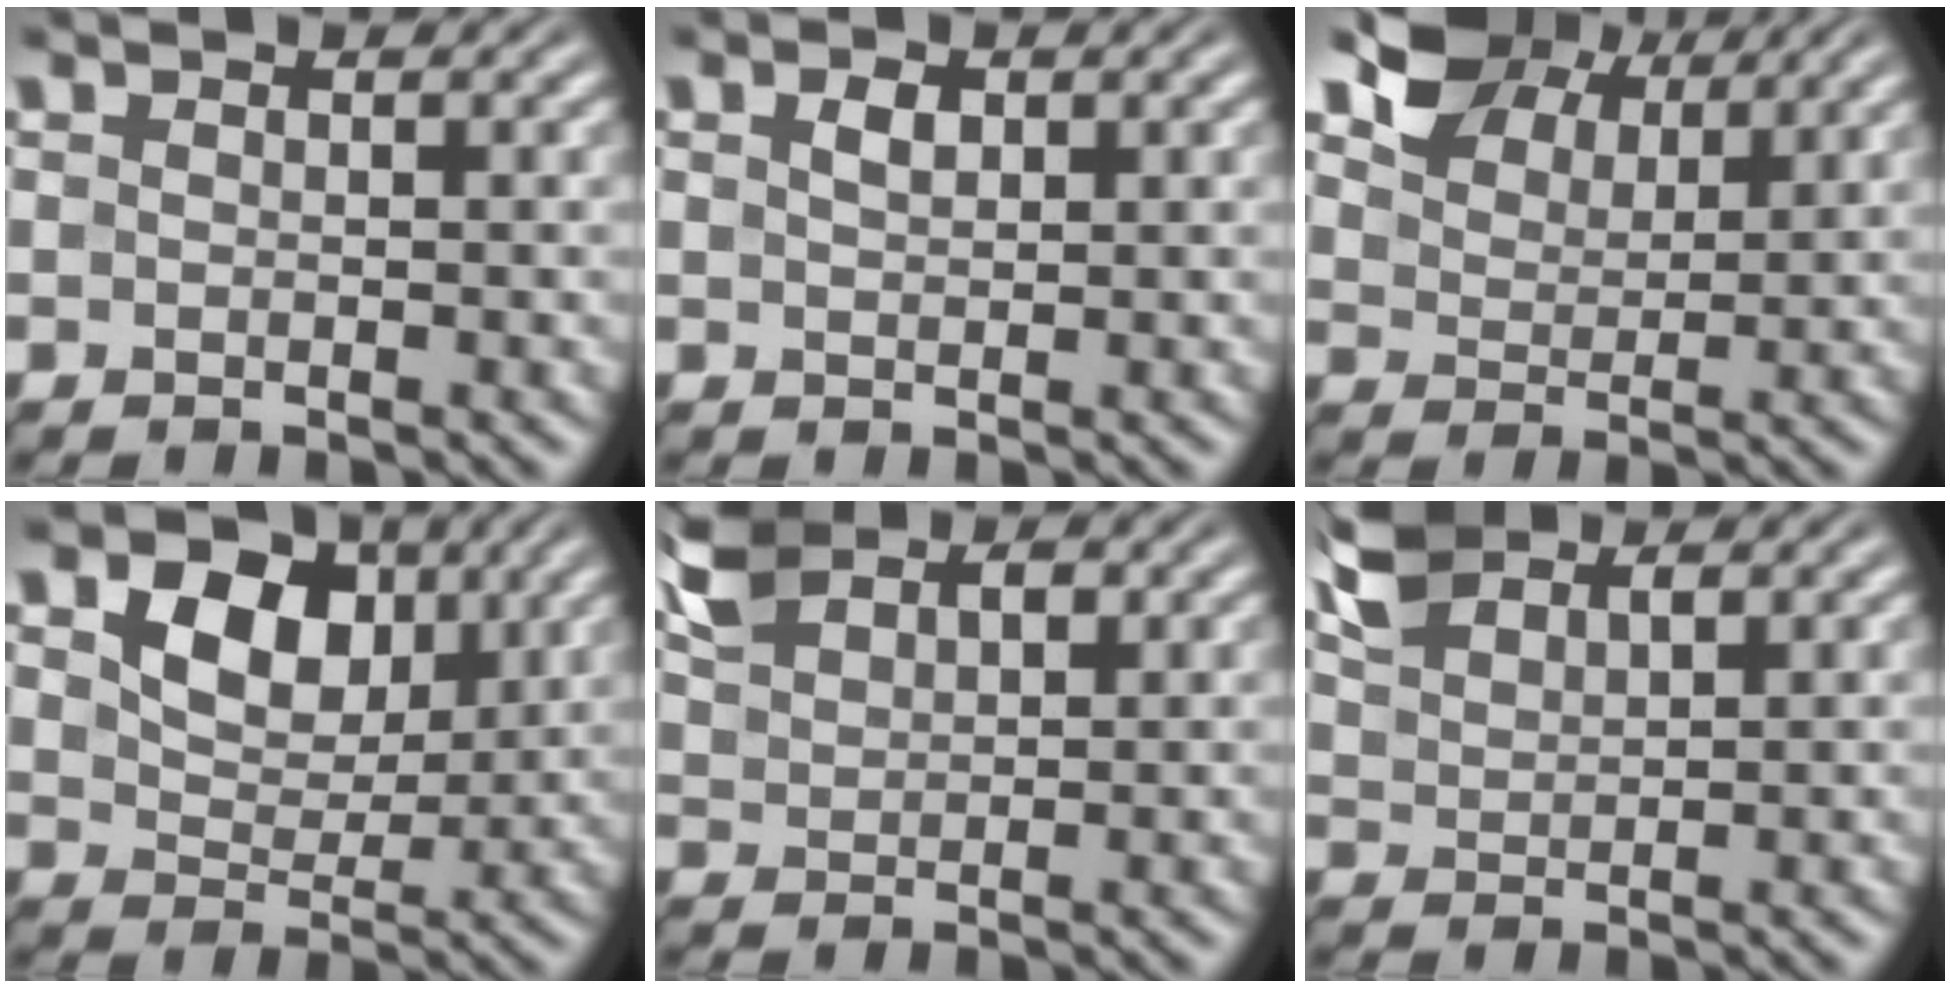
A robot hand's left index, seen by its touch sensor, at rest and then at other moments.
{"total": 1.4, "force": [0.7, 0.8, 0.9], "torque": [-0.018, 0.002, 0.013]}
{"total": 5.8, "force": [4.5, 2.9, 2.2], "torque": [-0.055, 0.012, 0.083]}
{"total": 6.9, "force": [2.7, 4.7, 4.3], "torque": [-0.090, -0.001, 0.033]}
{"total": 3.9, "force": [2.3, 2.3, 2.0], "torque": [-0.048, 0.005, 0.049]}
{"total": 3.6, "force": [2.8, 1.6, 1.6], "torque": [-0.045, 0.007, 0.060]}